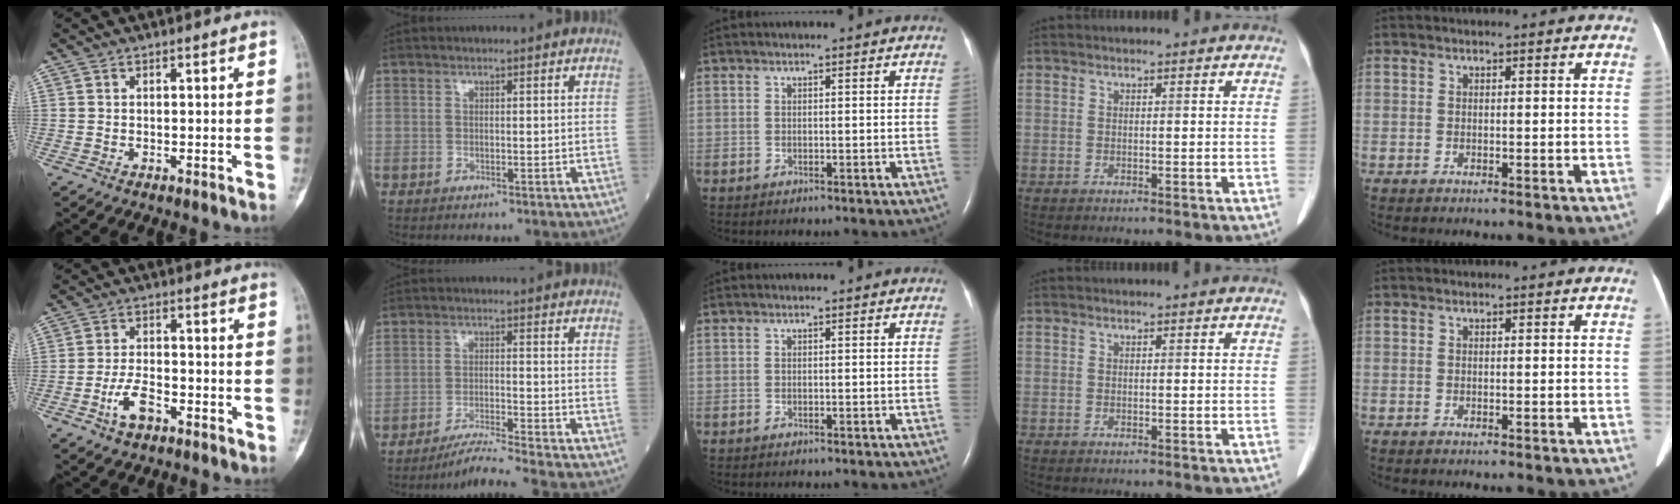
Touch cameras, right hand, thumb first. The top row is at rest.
{"thumb": {"total": 5.3, "force": [-2.9, 2.7, 3.5], "torque": [-0.068, 0.022, -0.057]}, "index": {"total": 7.2, "force": [-6.5, -1.9, 2.6], "torque": [-0.039, -0.022, -0.115]}}